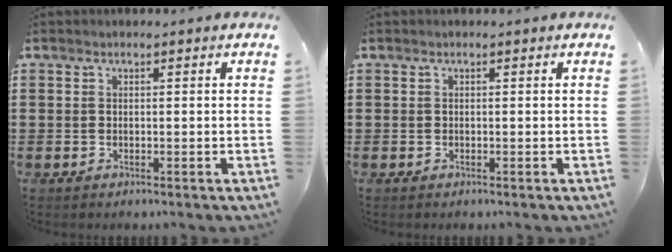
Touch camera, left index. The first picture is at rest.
{"total": 0.0}